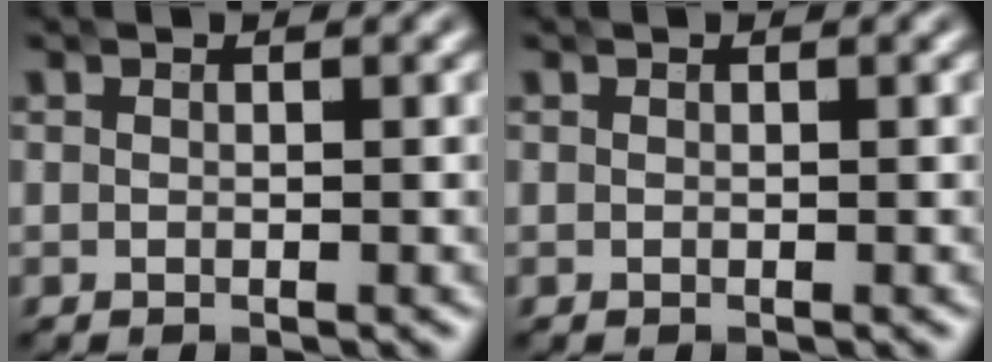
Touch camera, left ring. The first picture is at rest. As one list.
[{"total": 0.0}]